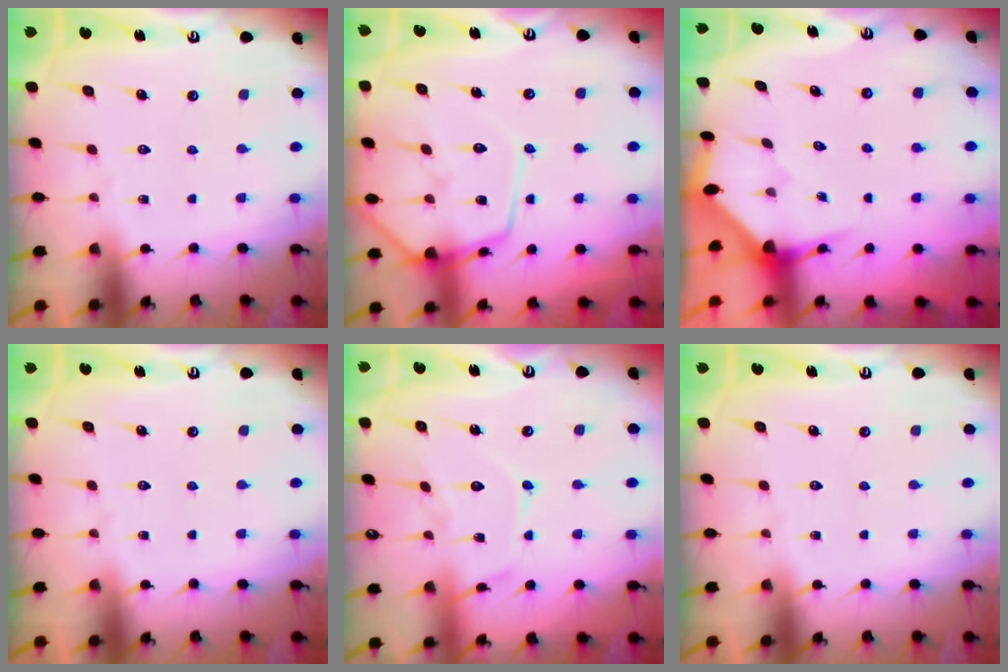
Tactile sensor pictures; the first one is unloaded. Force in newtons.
{"total": 13.4, "press": 13.3, "slide": 1.2}
{"total": 3.2, "press": 3.2, "slide": 0.1}
{"total": 0.0}
{"total": 10.8, "press": 10.8, "slide": 0.3}
{"total": 0.0}